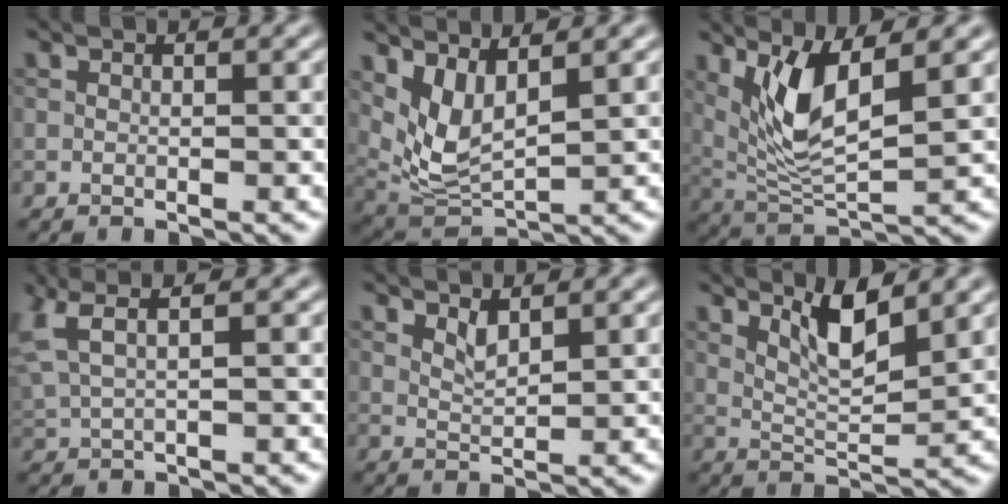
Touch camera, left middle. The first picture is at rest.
{"total": 4.3, "force": [2.1, 1.7, 3.3], "torque": [-0.078, -0.014, 0.052]}
{"total": 5.8, "force": [2.2, 1.8, 5.0], "torque": [-0.110, -0.015, 0.051]}
{"total": 5.1, "force": [2.9, 2.0, 3.7], "torque": [-0.079, 0.025, 0.052]}
{"total": 1.5, "force": [1.1, 0.4, 0.9], "torque": [-0.022, -0.003, 0.022]}
{"total": 4.1, "force": [2.4, 0.8, 3.2], "torque": [-0.062, -0.006, 0.047]}